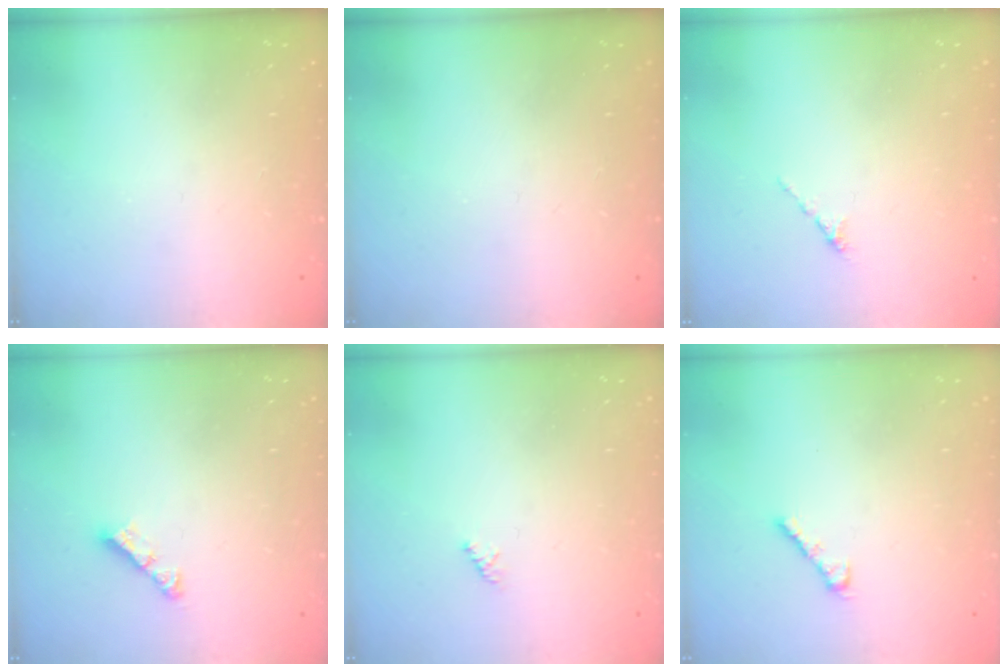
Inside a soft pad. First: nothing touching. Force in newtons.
{"total": 0.0}
{"total": 0.0}
{"total": 4.2, "press": 4.2, "slide": 0.3}
{"total": 1.5, "press": 1.4, "slide": 0.4}
{"total": 4.1, "press": 4.1, "slide": 0.9}